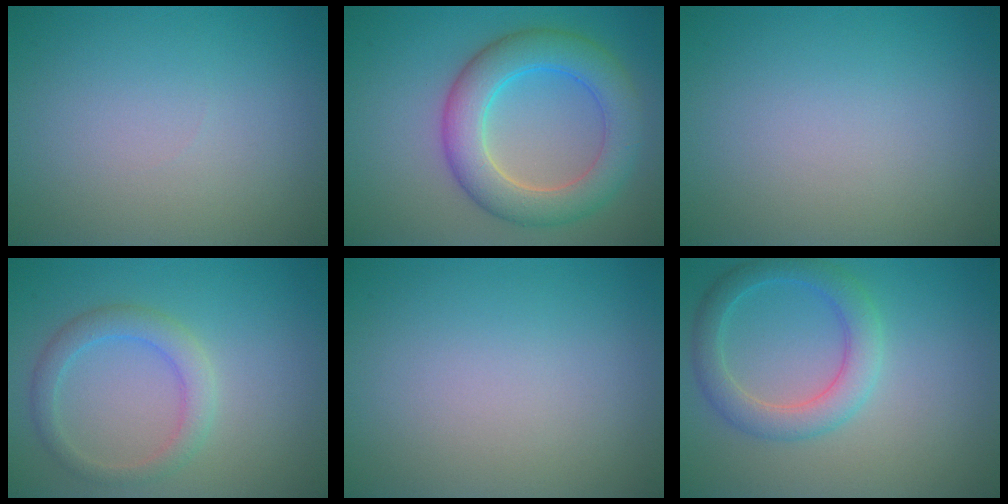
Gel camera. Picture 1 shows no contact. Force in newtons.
{"total": 6.6, "press": 6.6, "slide": 0.3}
{"total": 0.0}
{"total": 2.7, "press": 2.7, "slide": 0.0}
{"total": 0.0}
{"total": 3.7, "press": 3.6, "slide": 0.3}